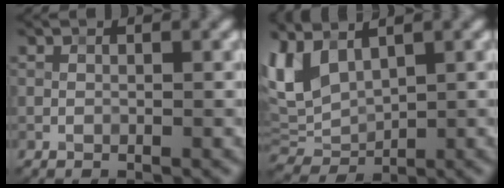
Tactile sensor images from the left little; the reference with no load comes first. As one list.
[{"total": 4.6, "force": [2.1, 2.7, 3.1], "torque": [-0.078, -0.006, 0.042]}]